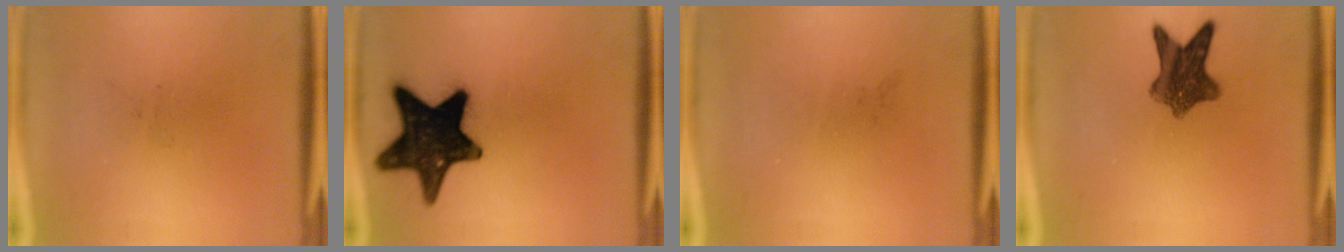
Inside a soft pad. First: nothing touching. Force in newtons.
{"total": 18.2}
{"total": 0.0}
{"total": 8.0}